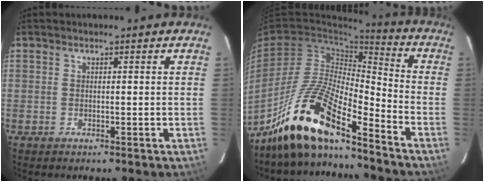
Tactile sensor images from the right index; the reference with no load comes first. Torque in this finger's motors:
{"motor_torque": [1.12, -1.02, 1.05, 0.21]}